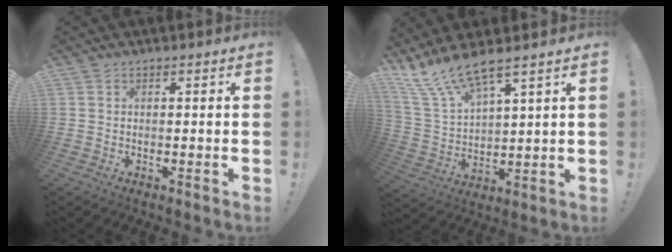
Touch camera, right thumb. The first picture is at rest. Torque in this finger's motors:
{"motor_torque": [0.05, 0.06, 0.58, 0.53, 0.02]}